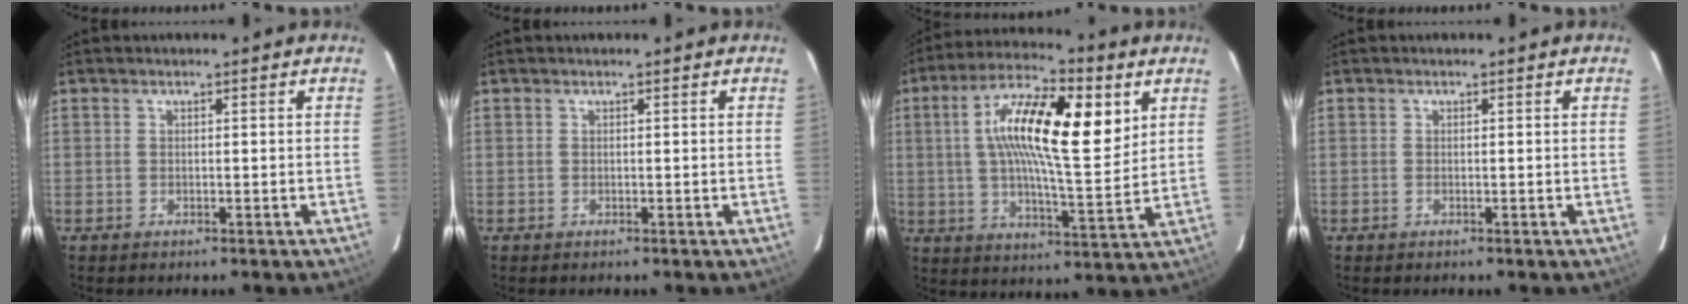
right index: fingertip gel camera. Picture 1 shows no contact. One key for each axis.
{"total": 0.0}
{"total": 18.5, "fx": 5.6, "fy": 5.4, "fz": 16.8, "tx": -0.292, "ty": 0.019, "tz": 0.083}
{"total": 0.0}